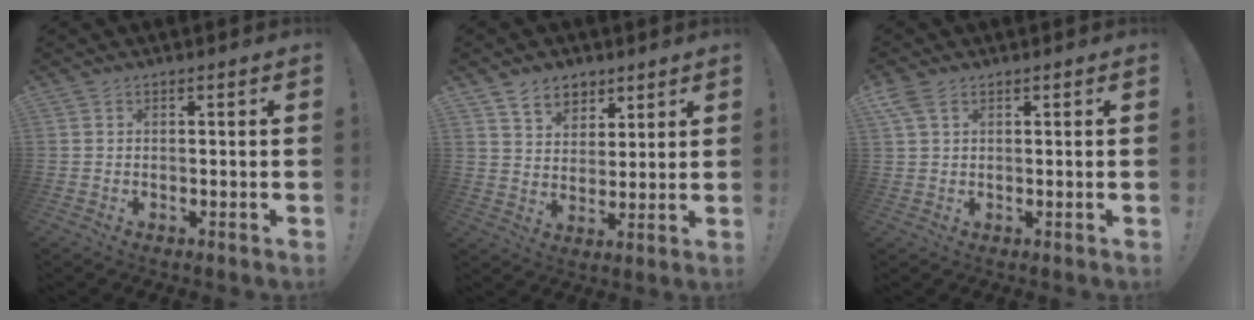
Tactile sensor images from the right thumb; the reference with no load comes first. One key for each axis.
{"total": 8.3, "fx": 5.6, "fy": 5.8, "fz": 2.2, "tx": -0.035, "ty": -0.033, "tz": 0.108}
{"total": 3.6, "fx": 1.8, "fy": 1.9, "fz": 2.5, "tx": -0.047, "ty": 0.000, "tz": 0.034}